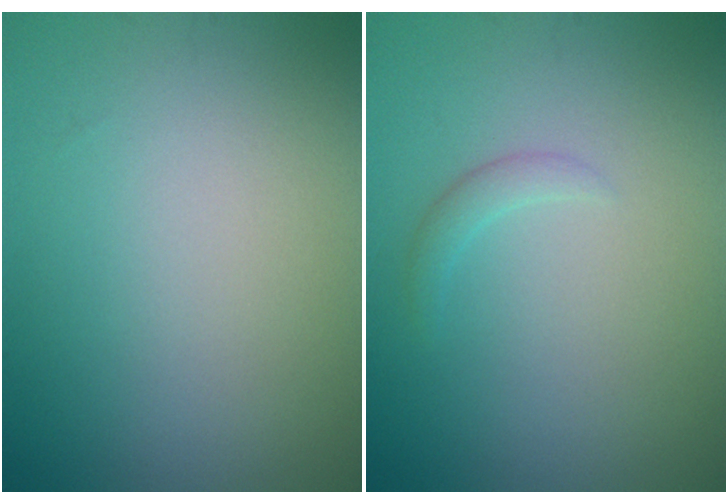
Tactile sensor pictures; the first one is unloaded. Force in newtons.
{"total": 1.0, "press": 1.0, "slide": 0.1}